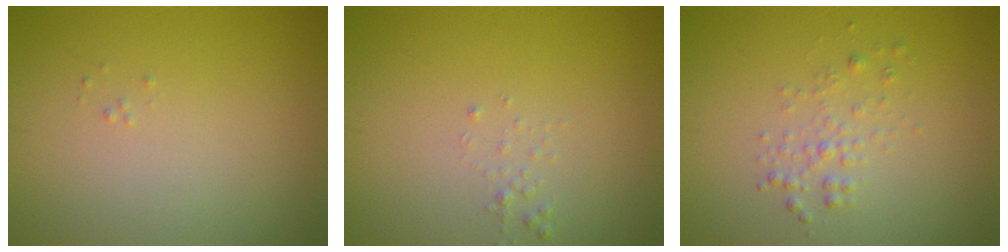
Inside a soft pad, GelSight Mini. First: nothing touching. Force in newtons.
{"total": 0.6, "press": 0.6, "slide": 0.1}
{"total": 1.4, "press": 1.4, "slide": 0.0}